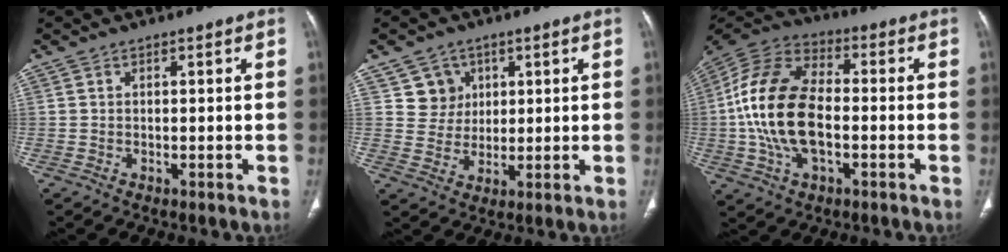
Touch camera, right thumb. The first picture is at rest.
{"total": 5.7, "force": [2.4, 5.2, 0.5], "torque": [0.021, -0.012, 0.044]}
{"total": 18.6, "force": [-1.9, 10.7, 15.1], "torque": [-0.300, 0.024, -0.039]}